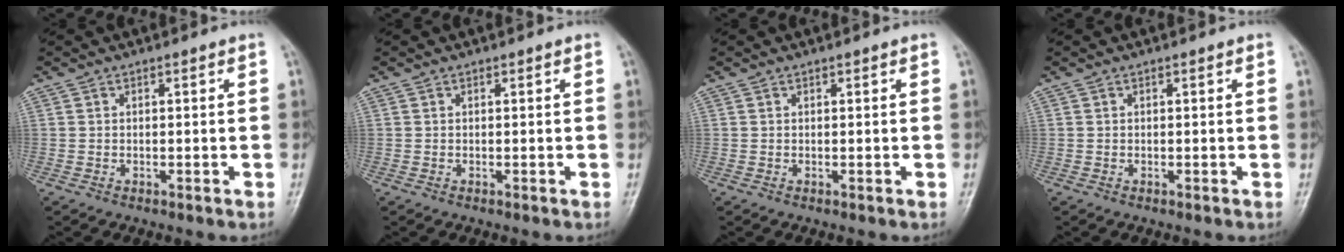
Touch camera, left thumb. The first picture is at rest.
{"total": 0.0}
{"total": 0.0}
{"total": 0.0}